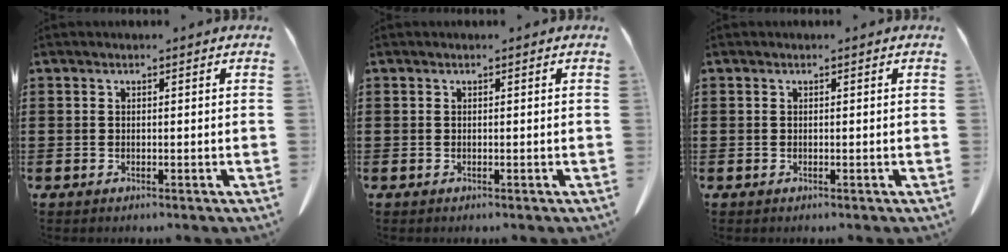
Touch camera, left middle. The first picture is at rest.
{"total": 0.0}
{"total": 0.0}